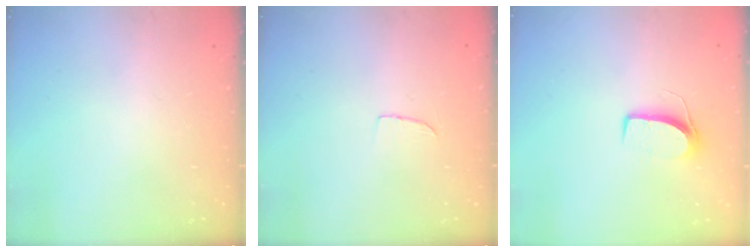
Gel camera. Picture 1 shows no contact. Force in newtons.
{"total": 4.2, "press": 4.2, "slide": 0.4}
{"total": 7.0, "press": 7.0, "slide": 0.4}